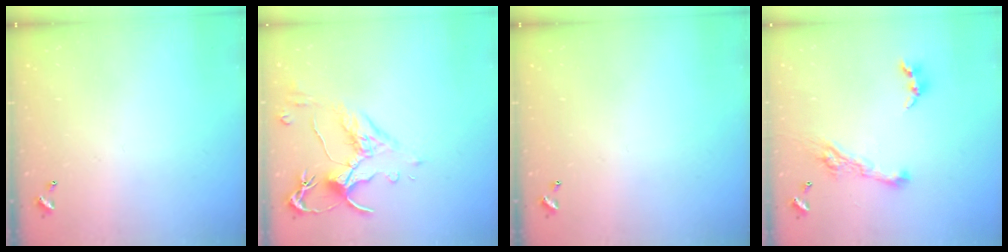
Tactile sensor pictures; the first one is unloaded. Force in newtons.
{"total": 2.5, "press": 2.1, "slide": 1.3}
{"total": 0.0}
{"total": 7.0, "press": 6.9, "slide": 1.1}